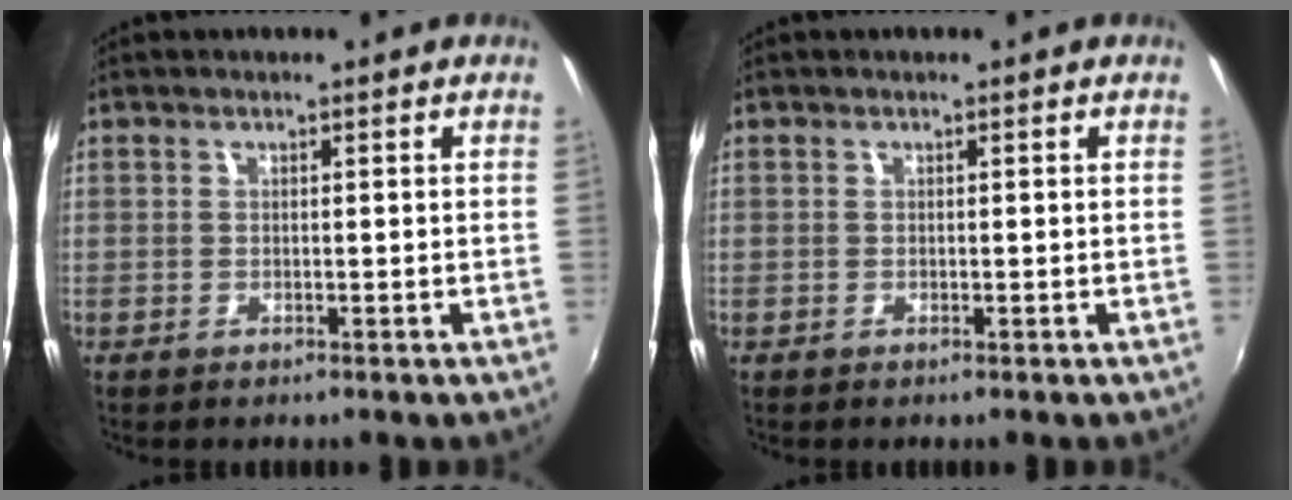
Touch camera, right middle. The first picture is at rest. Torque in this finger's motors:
{"motor_torque": [-0.01, 0.05, -0.03, 0.00]}